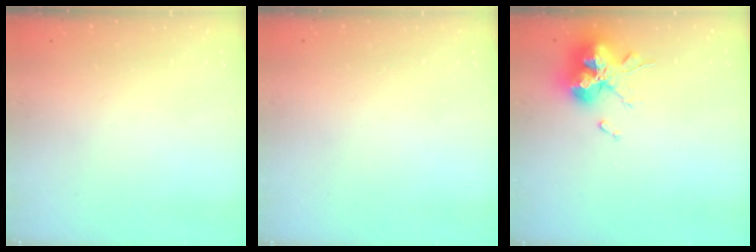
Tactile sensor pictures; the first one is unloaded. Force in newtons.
{"total": 0.0}
{"total": 18.8, "press": 18.8, "slide": 0.4}